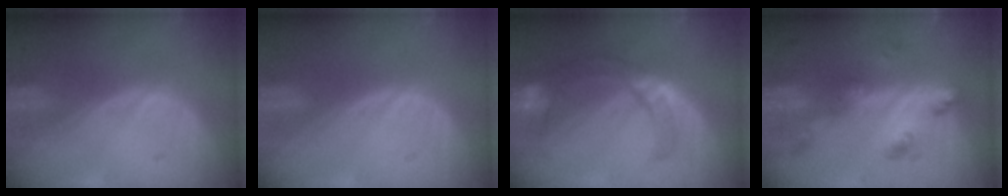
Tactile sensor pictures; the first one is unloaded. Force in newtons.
{"total": 0.0}
{"total": 8.2, "press": 7.6, "slide": 3.1}
{"total": 6.5, "press": 5.7, "slide": 3.1}